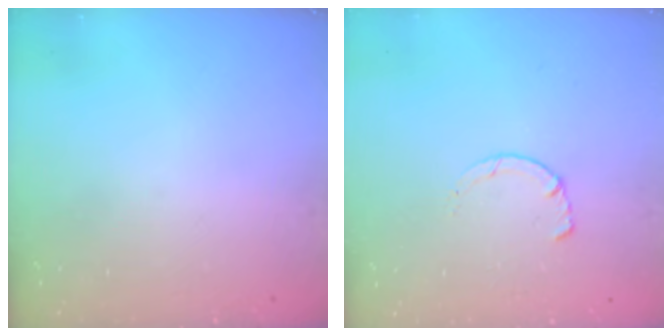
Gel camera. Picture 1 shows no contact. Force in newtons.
{"total": 1.4, "press": 1.4, "slide": 0.3}